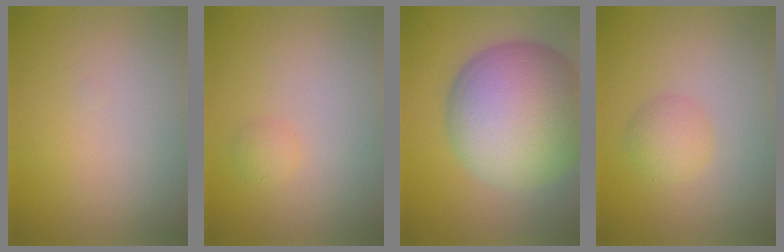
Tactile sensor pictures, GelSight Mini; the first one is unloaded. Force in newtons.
{"total": 0.9, "press": 0.9, "slide": 0.1}
{"total": 15.5, "press": 15.5, "slide": 0.3}
{"total": 2.0, "press": 2.0, "slide": 0.1}